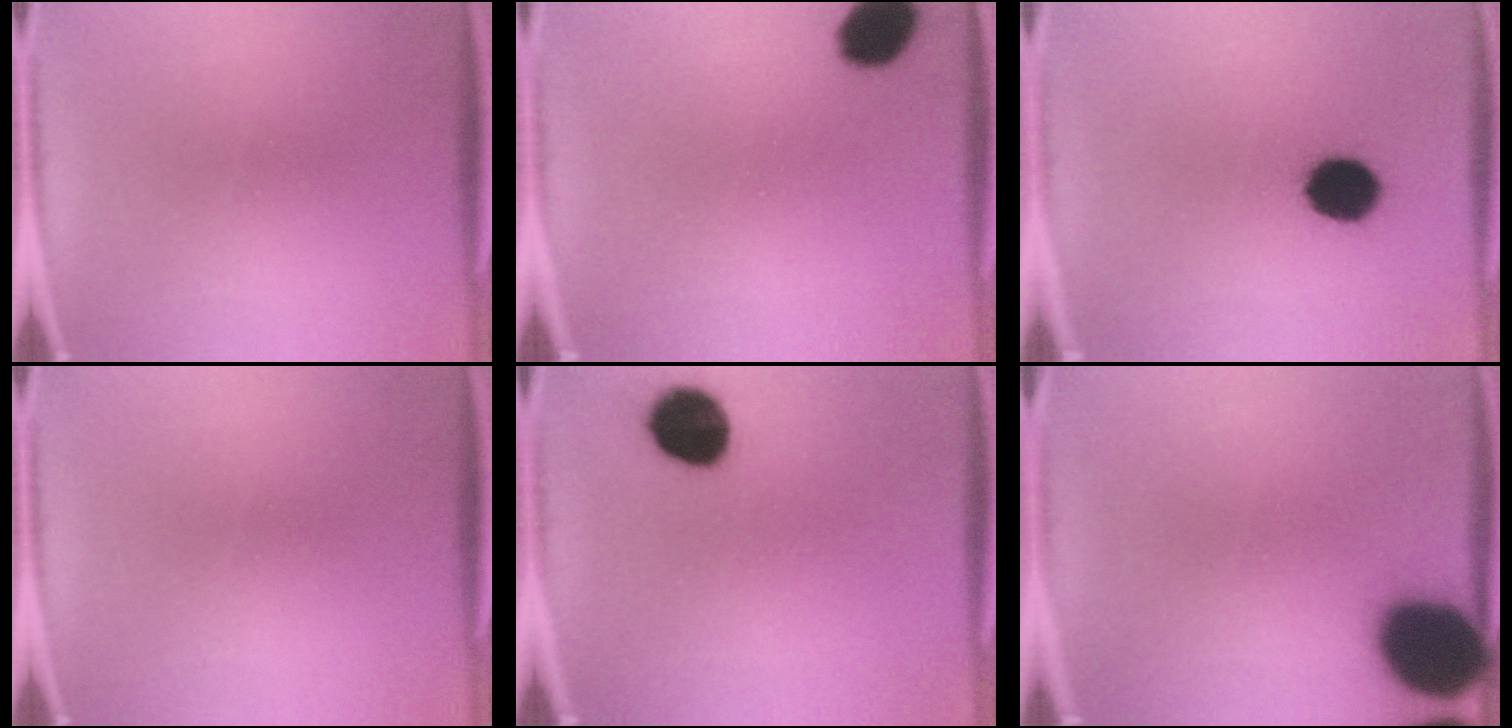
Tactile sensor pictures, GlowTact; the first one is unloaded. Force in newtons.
{"total": 8.8}
{"total": 11.4}
{"total": 0.0}
{"total": 11.9}
{"total": 21.3}